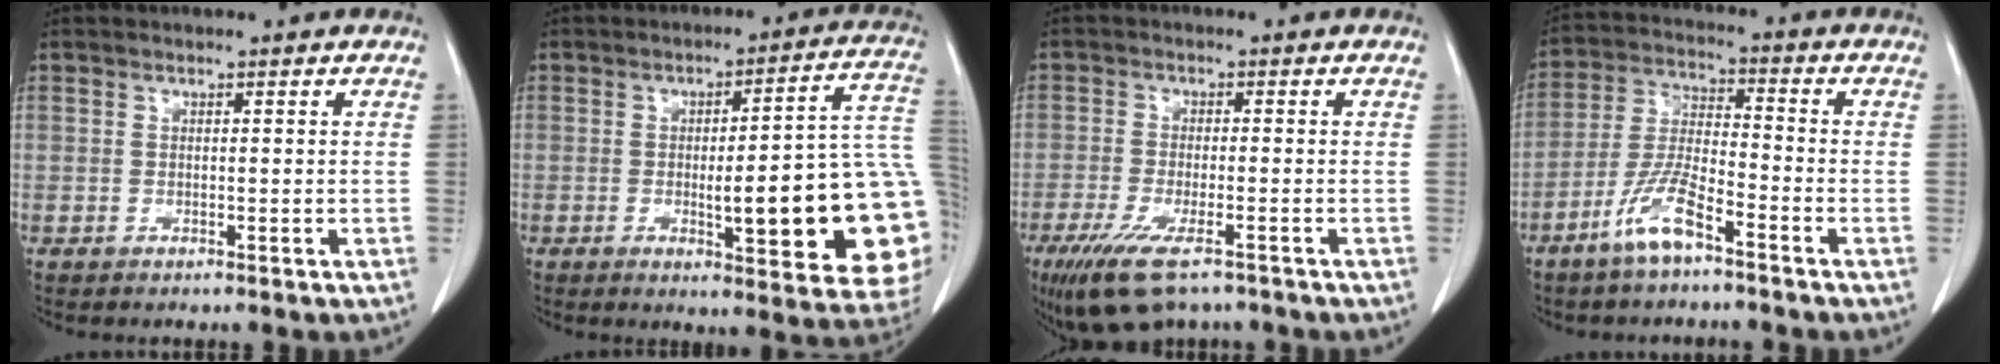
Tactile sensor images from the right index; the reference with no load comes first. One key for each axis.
{"total": 20.8, "fx": -3.3, "fy": 3.0, "fz": 20.3, "tx": -0.170, "ty": 0.017, "tz": -0.031}
{"total": 10.0, "fx": -6.8, "fy": 2.6, "fz": 6.9, "tx": -0.124, "ty": -0.024, "tz": -0.110}
{"total": 8.3, "fx": -5.4, "fy": 1.4, "fz": 6.3, "tx": -0.136, "ty": -0.008, "tz": -0.110}